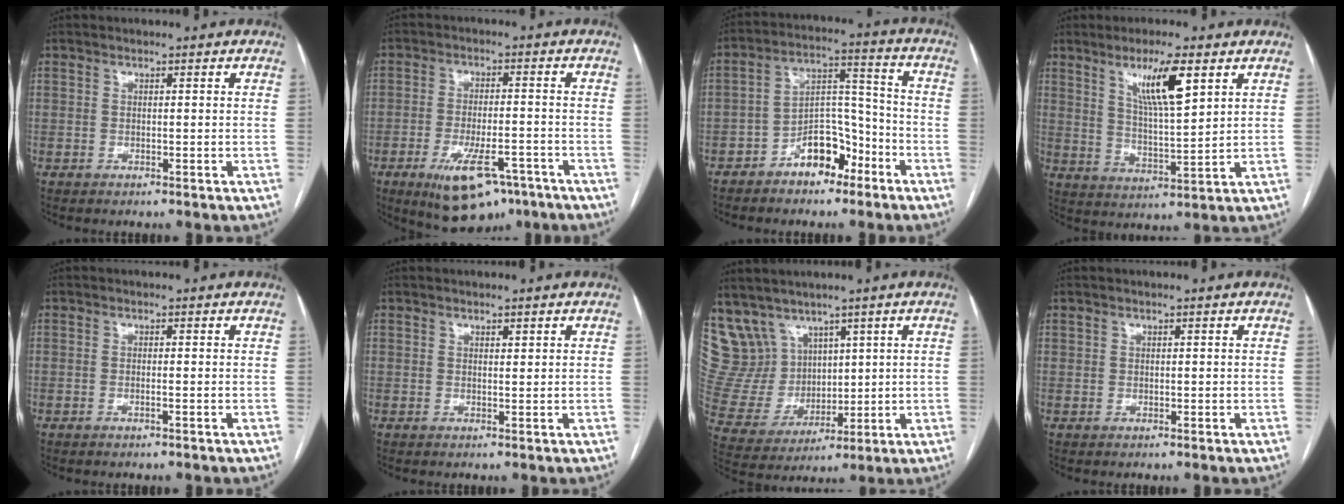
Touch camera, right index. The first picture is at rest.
{"total": 11.4, "force": [-6.7, 4.4, 8.1], "torque": [-0.136, -0.008, -0.096]}
{"total": 8.6, "force": [-5.2, 4.7, 5.0], "torque": [-0.082, 0.034, -0.086]}
{"total": 9.4, "force": [4.9, 1.0, 7.9], "torque": [-0.142, -0.007, 0.090]}
{"total": 0.5, "force": [-0.2, -0.1, 0.5], "torque": [-0.010, 0.000, -0.003]}
{"total": 1.0, "force": [0.7, 0.3, 0.6], "torque": [-0.009, -0.002, 0.012]}
{"total": 10.7, "force": [7.6, 7.4, 1.2], "torque": [-0.051, 0.042, 0.177]}
{"total": 0.7, "force": [0.5, 0.5, 0.2], "torque": [0.004, -0.001, 0.008]}